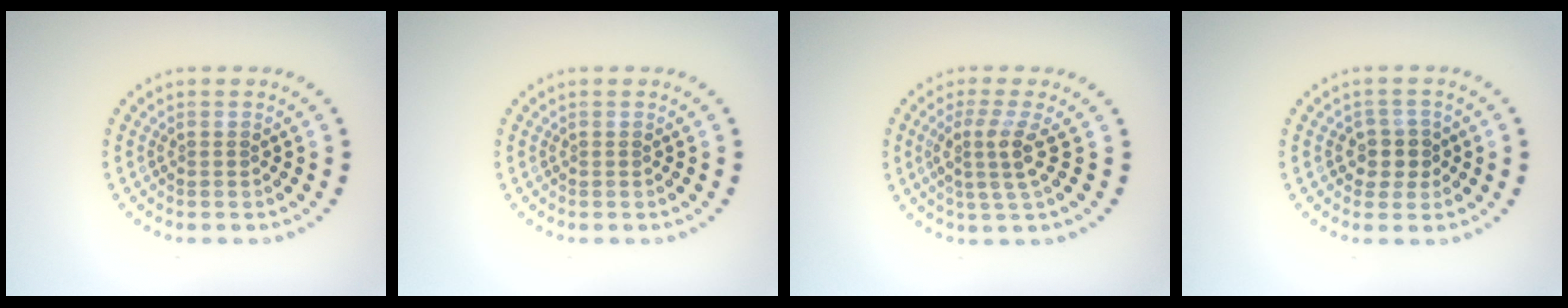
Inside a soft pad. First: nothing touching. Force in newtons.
{"total": 0.0}
{"total": 3.0, "press": 2.3, "slide": 2.0}
{"total": 2.4, "press": 2.1, "slide": 1.1}